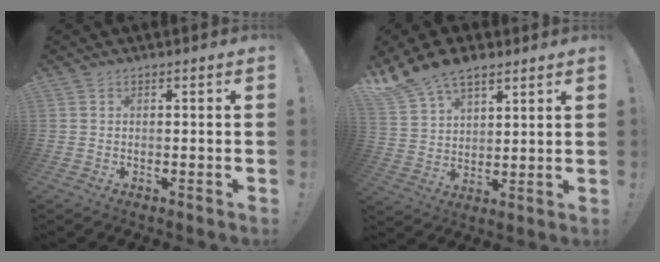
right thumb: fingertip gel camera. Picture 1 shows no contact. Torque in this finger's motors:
{"motor_torque": [1.35, 1.74, 0.40, 0.37, 0.16]}